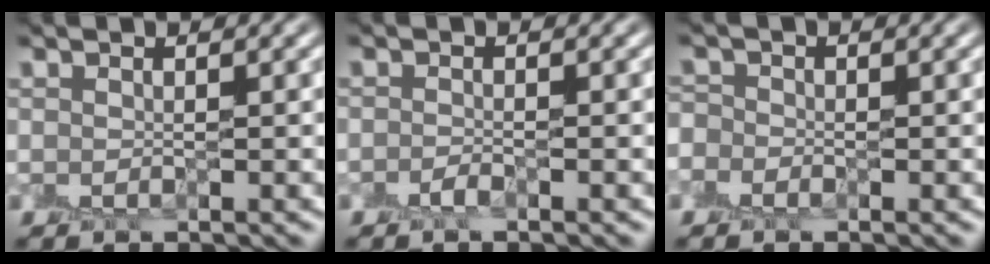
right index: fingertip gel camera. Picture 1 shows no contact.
{"total": 0.8, "force": [-0.6, 0.2, 0.5], "torque": [-0.010, 0.000, -0.012]}
{"total": 1.5, "force": [-0.8, 1.2, 0.4], "torque": [-0.001, 0.002, -0.021]}